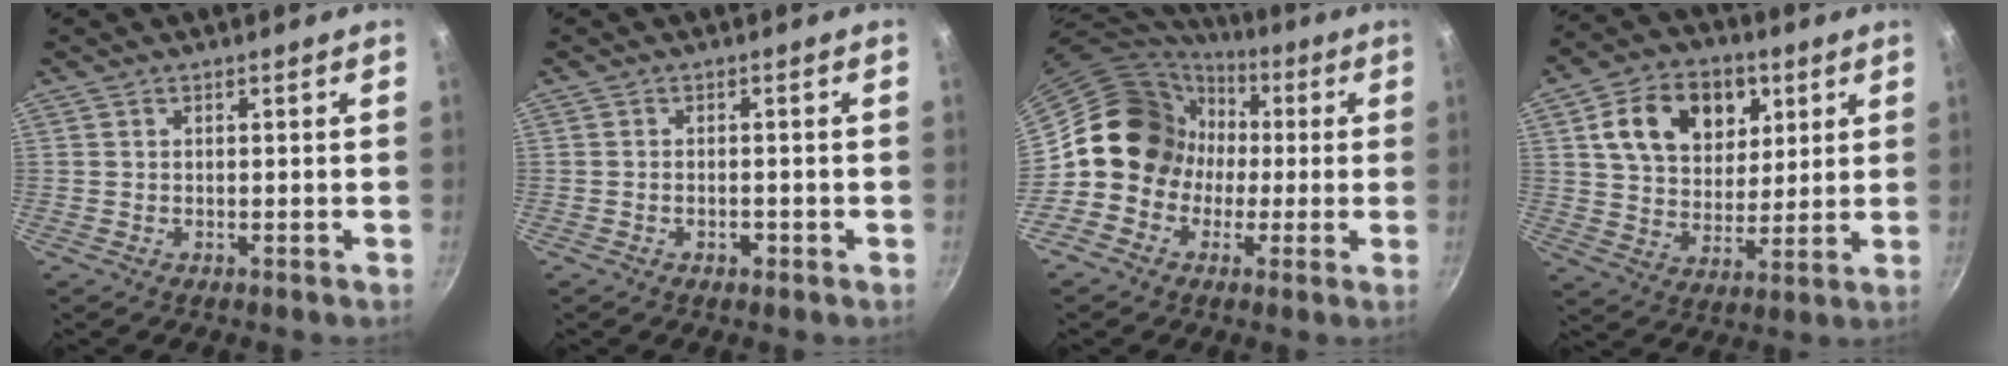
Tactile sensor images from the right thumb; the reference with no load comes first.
{"total": 1.6, "force": [-0.7, 1.0, 1.0], "torque": [-0.014, 0.005, -0.011]}
{"total": 13.9, "force": [0.2, 12.8, 5.4], "torque": [-0.044, 0.032, -0.012]}
{"total": 16.4, "force": [5.9, 11.9, 9.6], "torque": [-0.127, -0.008, 0.093]}